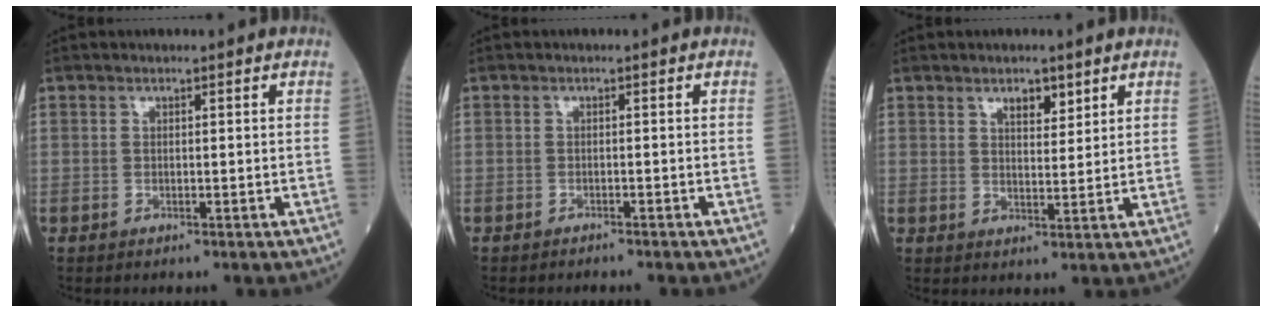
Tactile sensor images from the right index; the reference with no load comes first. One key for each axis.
{"total": 1.7, "fx": -1.6, "fy": 0.0, "fz": 0.5, "tx": -0.009, "ty": -0.001, "tz": -0.020}
{"total": 3.4, "fx": 2.3, "fy": 1.3, "fz": 2.1, "tx": -0.031, "ty": -0.003, "tz": 0.038}